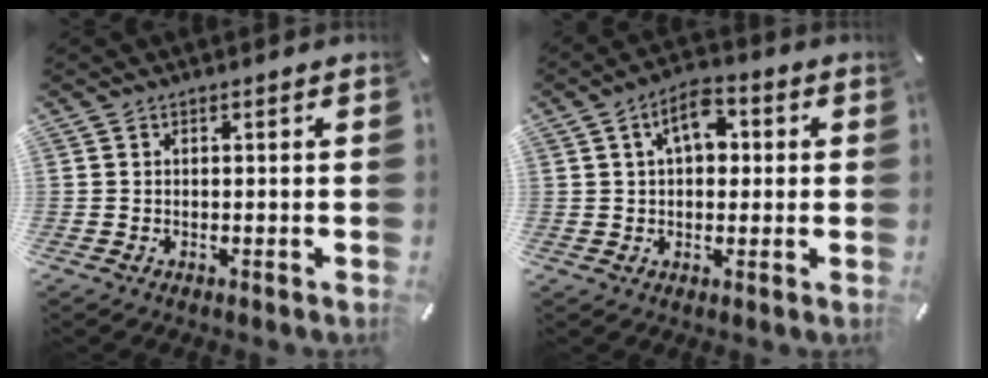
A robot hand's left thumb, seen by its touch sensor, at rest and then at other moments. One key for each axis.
{"total": 8.3, "fx": 2.5, "fy": 4.9, "fz": 6.2, "tx": -0.090, "ty": 0.004, "tz": 0.040}